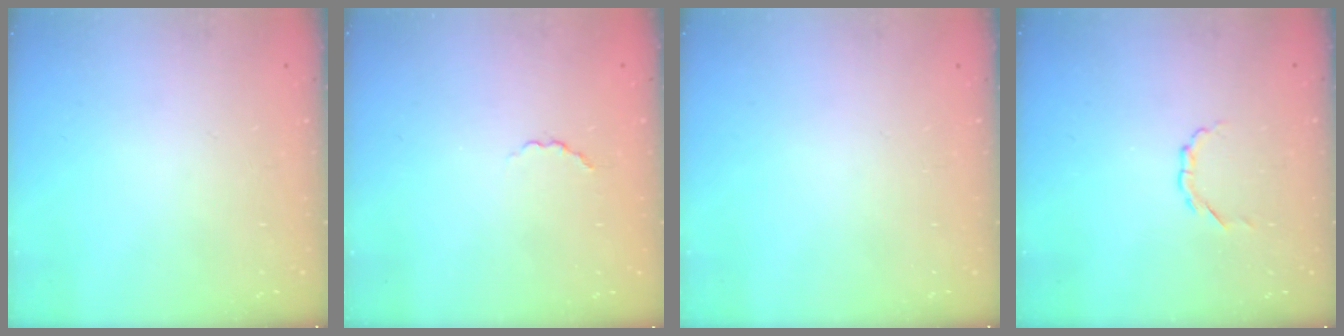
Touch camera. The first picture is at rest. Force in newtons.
{"total": 2.2, "press": 2.0, "slide": 0.8}
{"total": 0.0}
{"total": 2.7, "press": 2.5, "slide": 1.0}